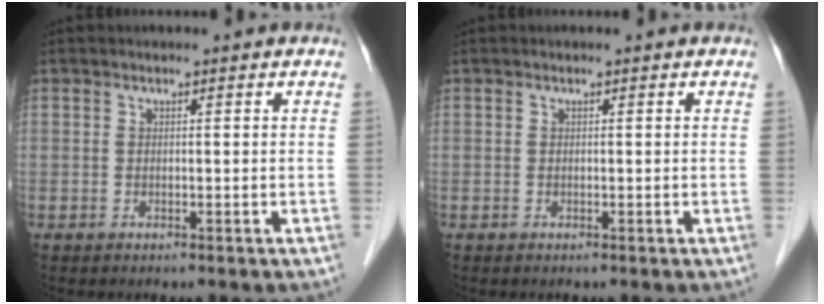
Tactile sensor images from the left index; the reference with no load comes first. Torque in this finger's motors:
{"motor_torque": [0.03, 0.01, -0.01, 0.00]}